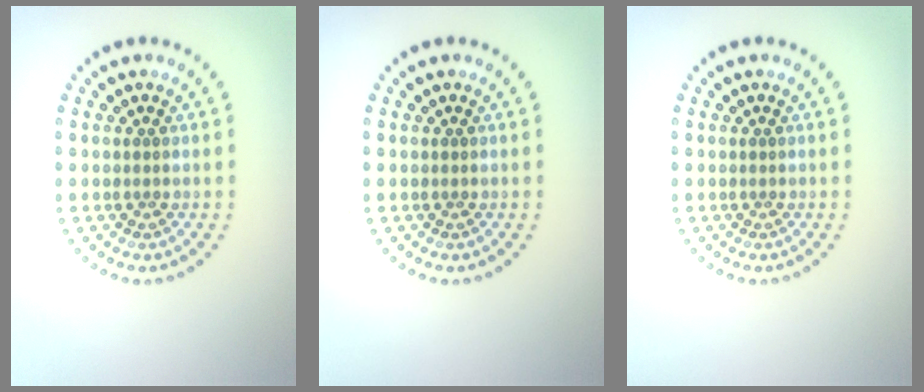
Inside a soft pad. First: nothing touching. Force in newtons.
{"total": 0.0}
{"total": 0.0}